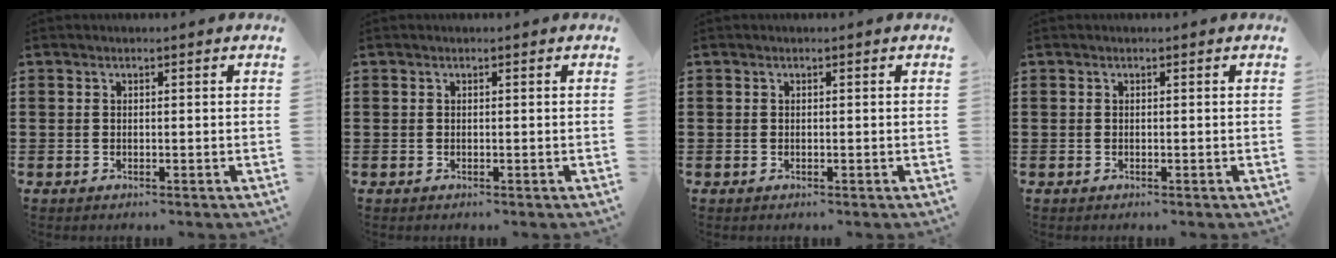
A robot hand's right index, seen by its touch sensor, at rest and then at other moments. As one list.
[{"total": 0.0}, {"total": 0.0}, {"total": 0.0}]